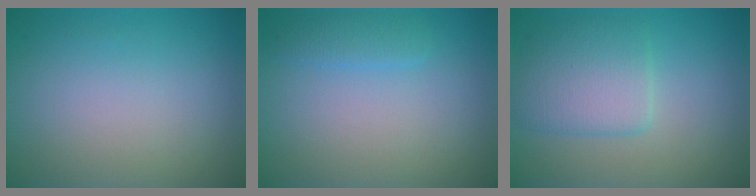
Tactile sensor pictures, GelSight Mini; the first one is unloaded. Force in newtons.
{"total": 1.4, "press": 1.4, "slide": 0.1}
{"total": 3.8, "press": 3.8, "slide": 0.1}